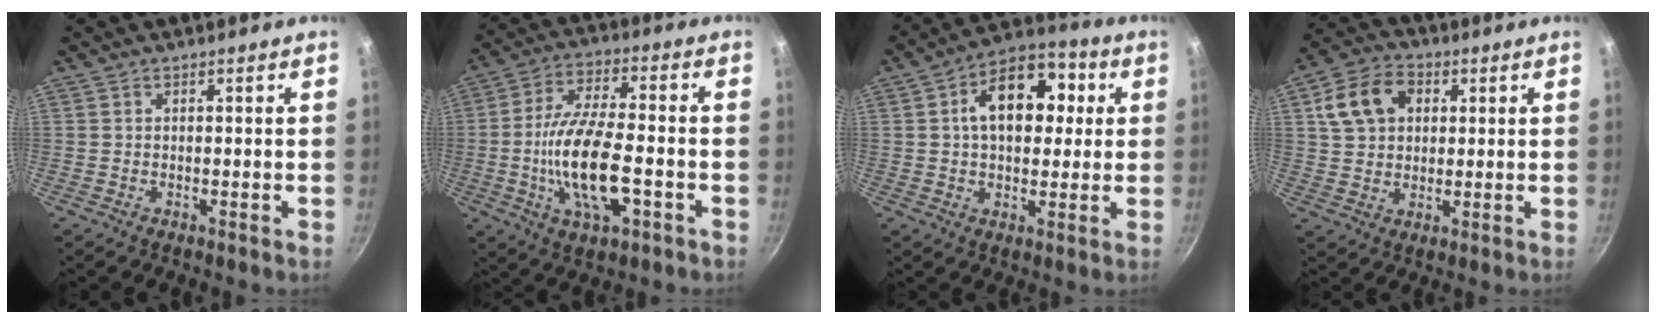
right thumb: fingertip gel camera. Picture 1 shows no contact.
{"total": 15.4, "force": [-3.4, 6.3, 13.7], "torque": [-0.259, 0.019, -0.060]}
{"total": 14.8, "force": [2.9, 9.2, 11.2], "torque": [-0.134, 0.022, 0.035]}
{"total": 10.9, "force": [3.1, 8.0, 6.6], "torque": [-0.105, 0.009, 0.052]}